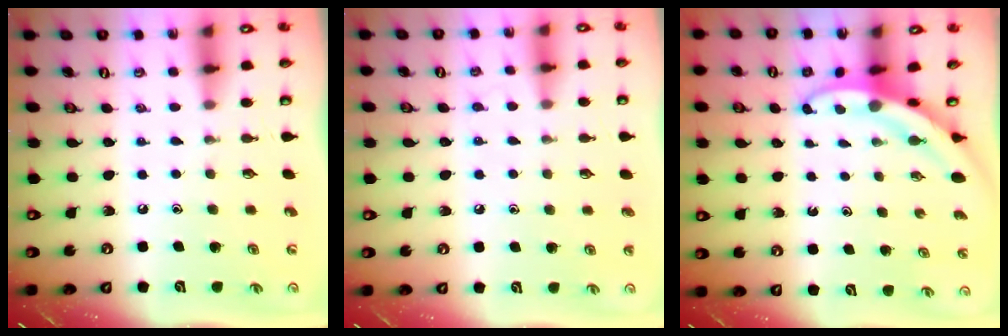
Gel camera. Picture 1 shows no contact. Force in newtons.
{"total": 4.9, "press": 4.9, "slide": 0.5}
{"total": 3.1, "press": 3.1, "slide": 0.2}